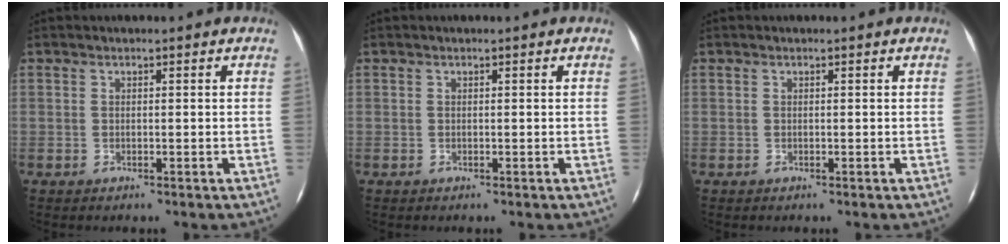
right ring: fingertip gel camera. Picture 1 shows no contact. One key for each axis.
{"total": 0.0}
{"total": 0.0}